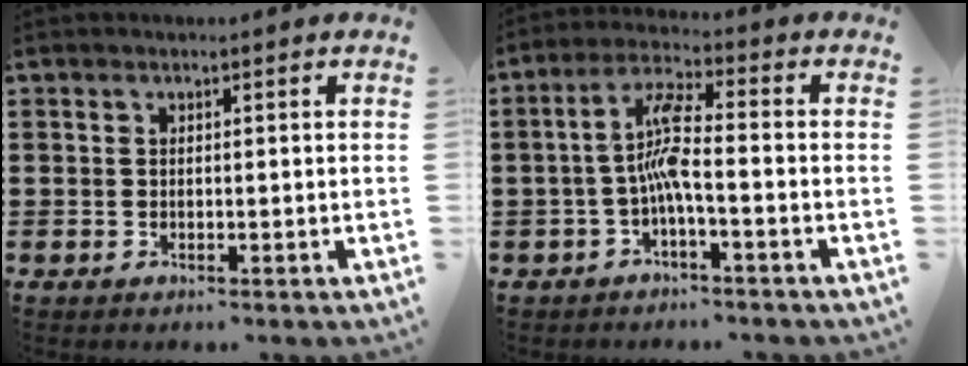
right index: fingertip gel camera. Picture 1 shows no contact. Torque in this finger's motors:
{"motor_torque": [1.32, -0.45, 0.30, 0.21]}